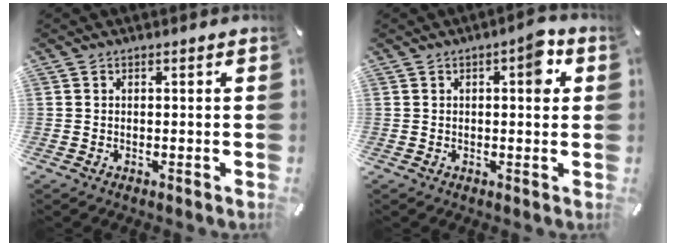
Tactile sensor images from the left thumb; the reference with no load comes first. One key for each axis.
{"total": 5.8, "fx": 1.6, "fy": 2.3, "fz": 5.1, "tx": -0.046, "ty": -0.010, "tz": 0.012}